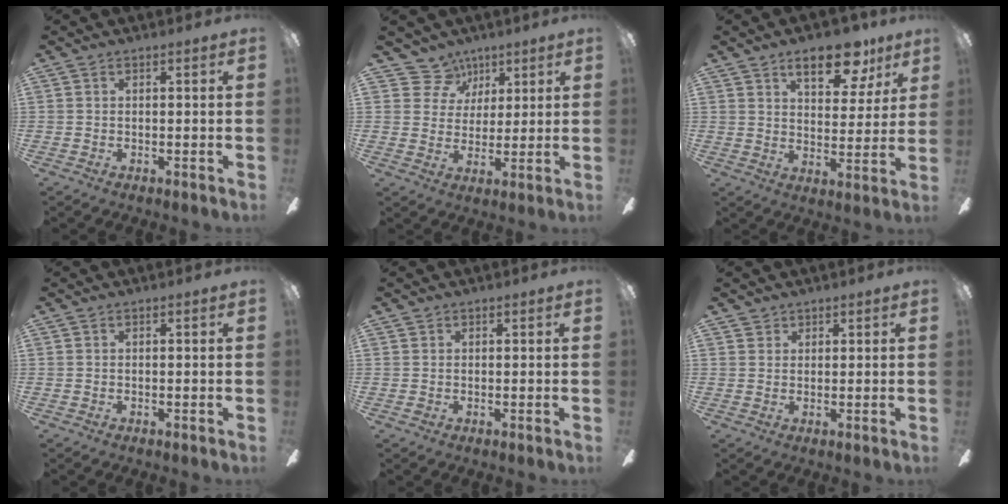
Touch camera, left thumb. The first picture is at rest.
{"total": 8.1, "force": [5.0, 6.3, 0.3], "torque": [-0.024, -0.025, 0.097]}
{"total": 13.2, "force": [8.1, 6.2, 8.4], "torque": [-0.099, -0.034, 0.135]}
{"total": 0.0}
{"total": 0.8, "force": [0.4, 0.7, -0.1], "torque": [0.001, 0.004, 0.007]}
{"total": 2.1, "force": [1.6, 1.4, -0.2], "torque": [0.011, -0.004, 0.030]}